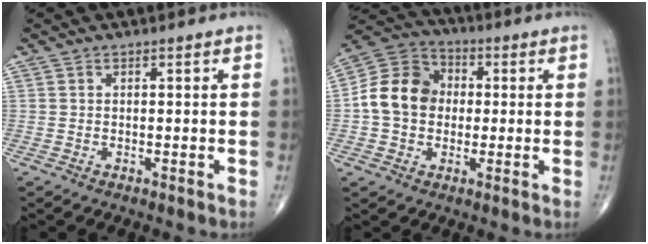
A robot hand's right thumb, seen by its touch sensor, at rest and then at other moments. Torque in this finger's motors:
{"motor_torque": [0.99, 2.42, 0.22, -0.02, 0.08]}